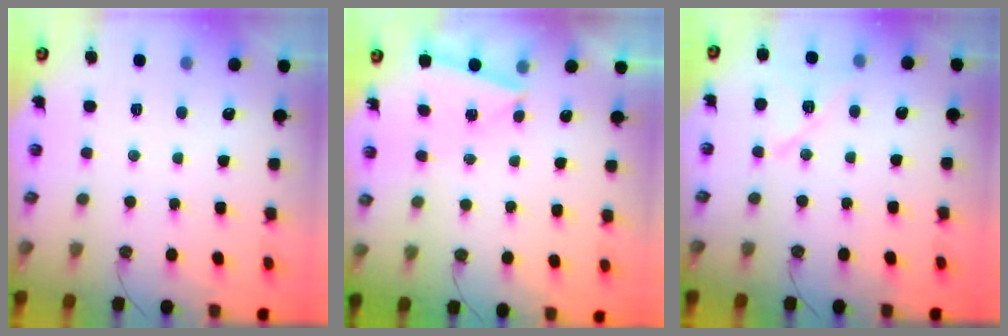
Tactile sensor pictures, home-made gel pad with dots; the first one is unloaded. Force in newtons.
{"total": 2.8, "press": 1.5, "slide": 2.3}
{"total": 11.2, "press": 11.2, "slide": 0.6}